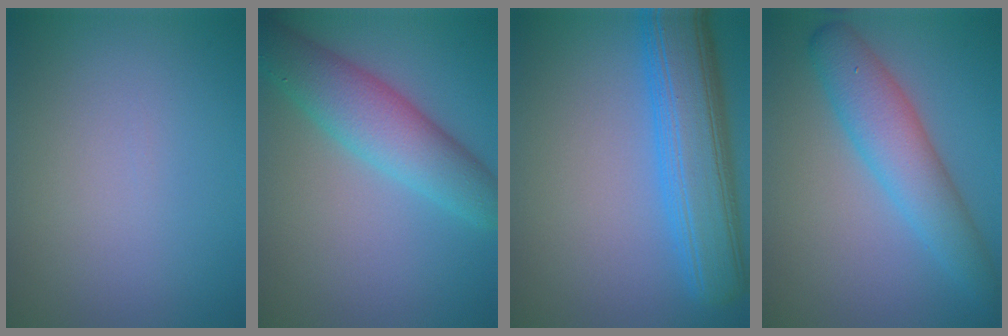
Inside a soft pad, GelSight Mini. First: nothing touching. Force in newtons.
{"total": 6.4, "press": 6.4, "slide": 0.3}
{"total": 8.9, "press": 8.9, "slide": 0.1}
{"total": 5.3, "press": 5.3, "slide": 0.0}